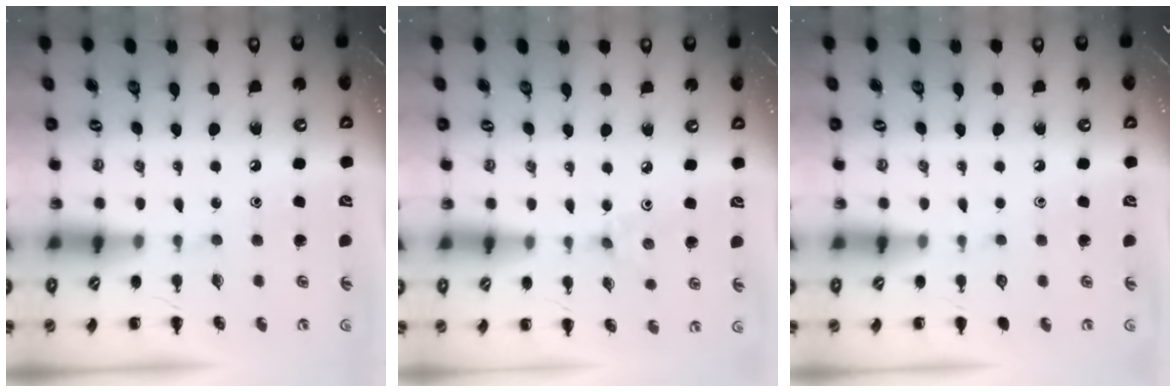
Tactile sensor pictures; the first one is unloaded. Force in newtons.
{"total": 1.7, "press": 1.6, "slide": 0.6}
{"total": 0.0}